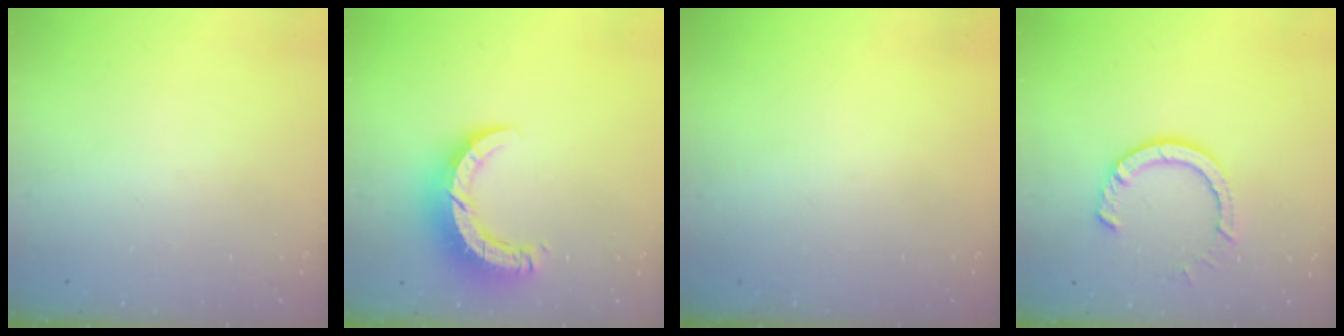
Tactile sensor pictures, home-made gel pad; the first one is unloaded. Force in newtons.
{"total": 9.9, "press": 9.8, "slide": 1.0}
{"total": 0.0}
{"total": 8.5, "press": 8.4, "slide": 1.0}